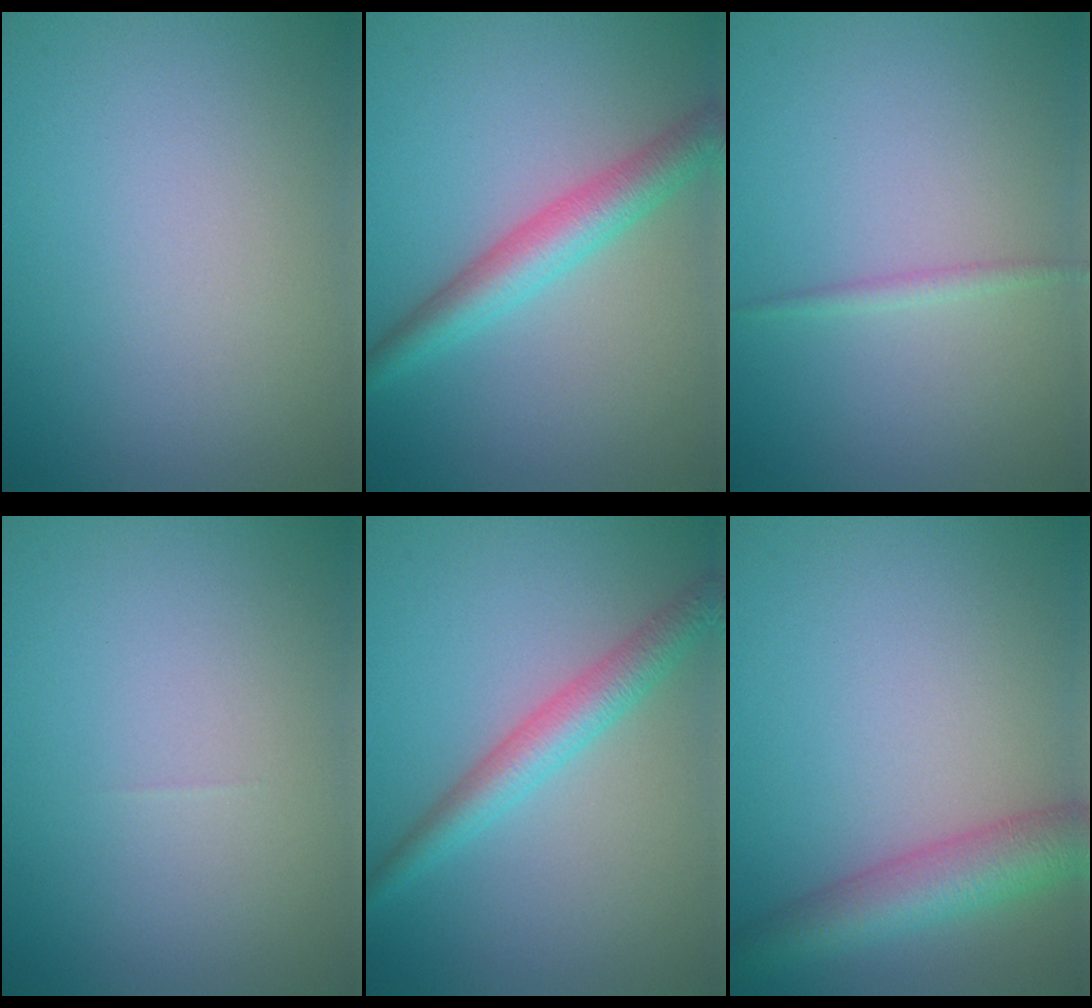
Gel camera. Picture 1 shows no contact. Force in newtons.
{"total": 4.3, "press": 4.3, "slide": 0.0}
{"total": 0.9, "press": 0.9, "slide": 0.1}
{"total": 0.0}
{"total": 3.5, "press": 3.5, "slide": 0.1}
{"total": 5.3, "press": 5.3, "slide": 0.2}